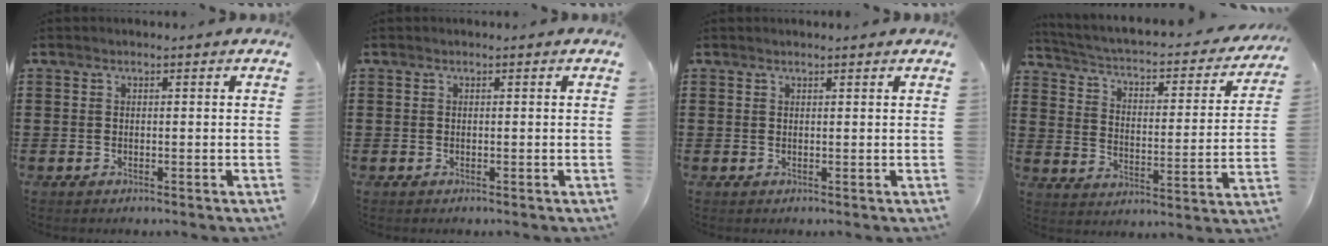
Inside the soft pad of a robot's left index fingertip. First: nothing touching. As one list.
[{"total": 0.0}, {"total": 0.7, "force": [0.6, -0.1, 0.4], "torque": [-0.008, -0.001, 0.011]}, {"total": 2.6, "force": [1.8, 0.5, 1.8], "torque": [-0.049, -0.027, 0.019]}]